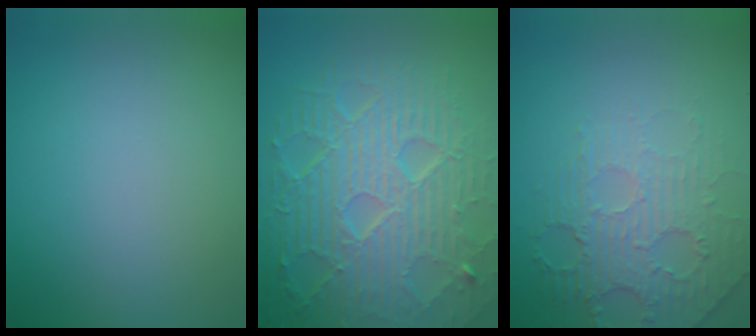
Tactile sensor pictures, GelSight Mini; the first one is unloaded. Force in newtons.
{"total": 10.5, "press": 6.8, "slide": 8.0}
{"total": 2.9, "press": 2.4, "slide": 1.6}